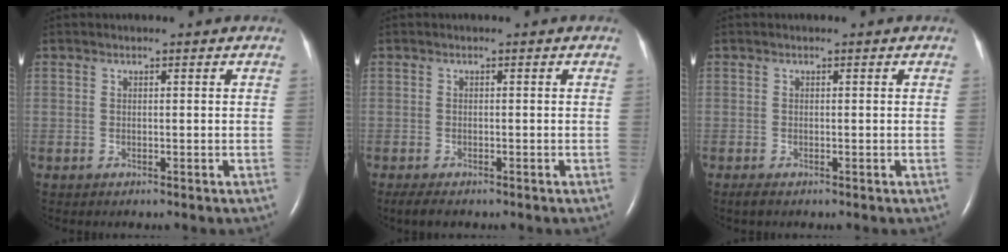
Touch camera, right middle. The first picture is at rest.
{"total": 2.7, "force": [-2.1, 0.8, 1.6], "torque": [-0.034, -0.008, -0.028]}
{"total": 0.8, "force": [-0.6, 0.1, 0.5], "torque": [-0.019, -0.005, -0.012]}